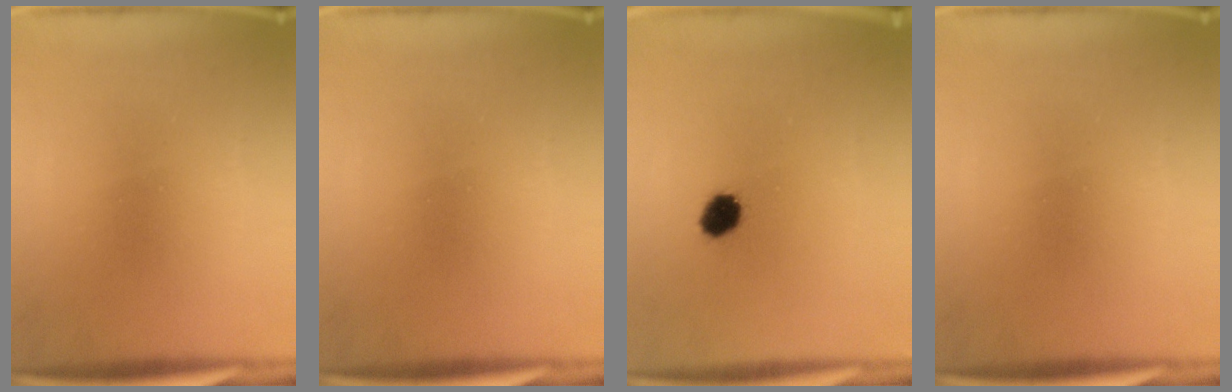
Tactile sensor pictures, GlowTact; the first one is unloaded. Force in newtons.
{"total": 0.0}
{"total": 4.7}
{"total": 0.0}